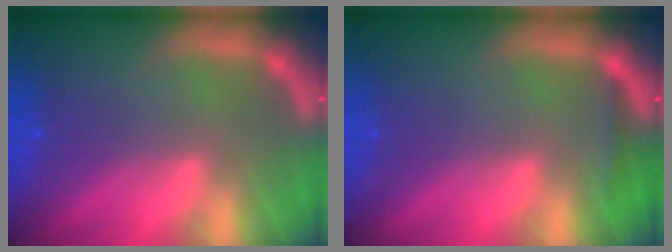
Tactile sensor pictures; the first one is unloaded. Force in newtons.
{"total": 0.9}